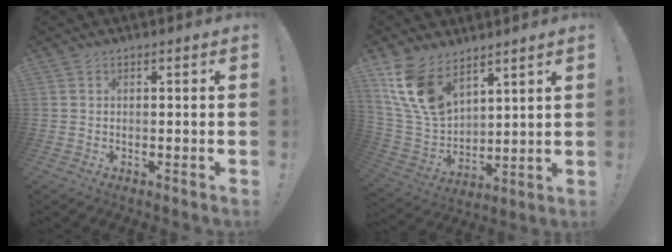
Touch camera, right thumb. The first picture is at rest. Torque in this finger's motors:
{"motor_torque": [1.07, 2.74, 0.42, 0.08, 0.10]}